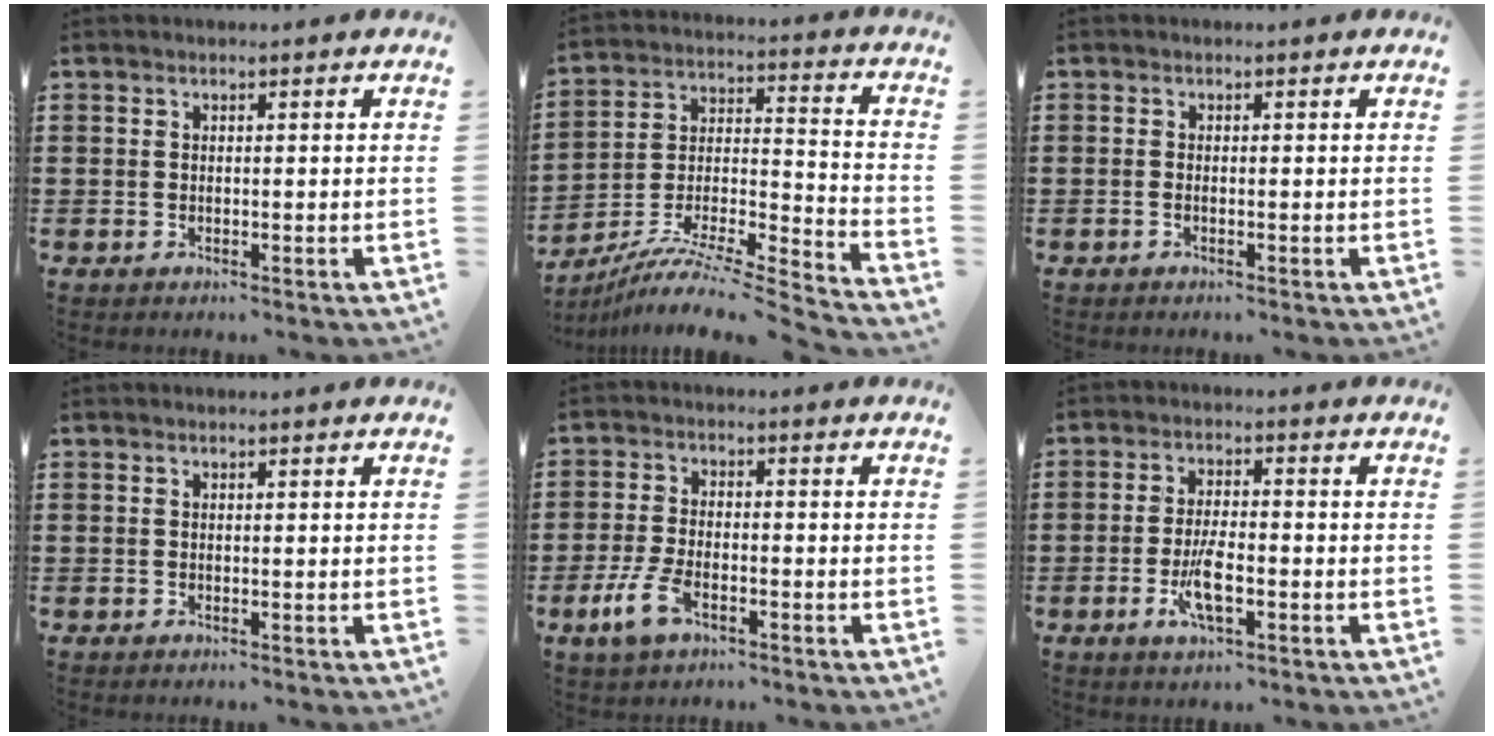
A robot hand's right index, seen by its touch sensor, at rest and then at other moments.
{"total": 8.5, "force": [-7.5, 0.2, 4.0], "torque": [-0.073, -0.003, -0.155]}
{"total": 0.5, "force": [-0.3, 0.0, 0.4], "torque": [-0.007, -0.004, -0.005]}
{"total": 0.0}
{"total": 5.7, "force": [-2.7, 2.6, 4.4], "torque": [-0.113, -0.007, -0.058]}
{"total": 6.0, "force": [-2.1, 1.8, 5.3], "torque": [-0.114, -0.008, -0.043]}